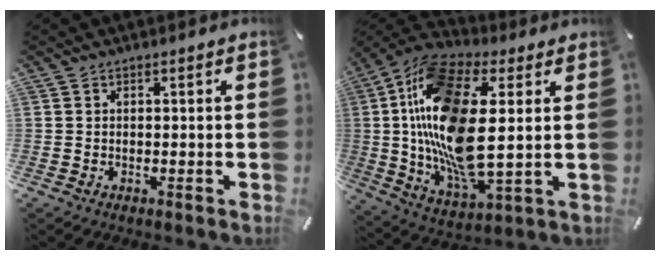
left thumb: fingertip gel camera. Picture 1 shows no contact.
{"total": 21.4, "force": [3.7, 9.3, 18.9], "torque": [-0.410, -0.017, 0.059]}